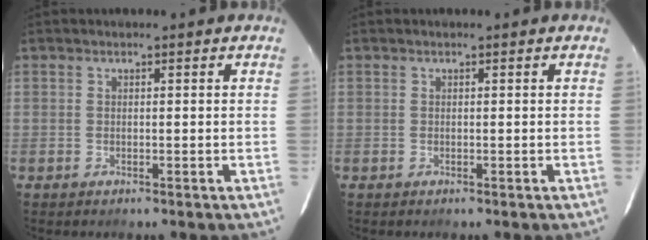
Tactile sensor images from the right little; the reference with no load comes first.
{"total": 0.0}